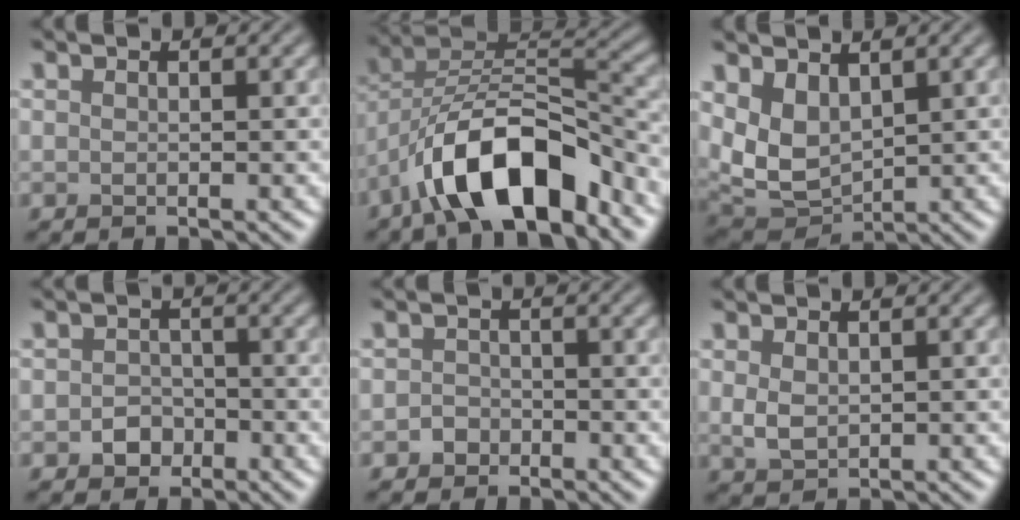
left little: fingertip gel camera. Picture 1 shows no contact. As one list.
[{"total": 10.7, "force": [-6.5, 4.1, 7.5], "torque": [-0.121, 0.015, -0.121]}, {"total": 5.1, "force": [1.6, 3.3, 3.5], "torque": [-0.084, -0.015, 0.038]}, {"total": 2.1, "force": [-0.9, 1.7, 0.8], "torque": [-0.007, 0.000, -0.020]}, {"total": 1.4, "force": [-0.8, 1.2, 0.3], "torque": [0.004, 0.003, -0.016]}, {"total": 1.9, "force": [0.4, 1.3, 1.3], "torque": [-0.031, -0.002, 0.012]}]